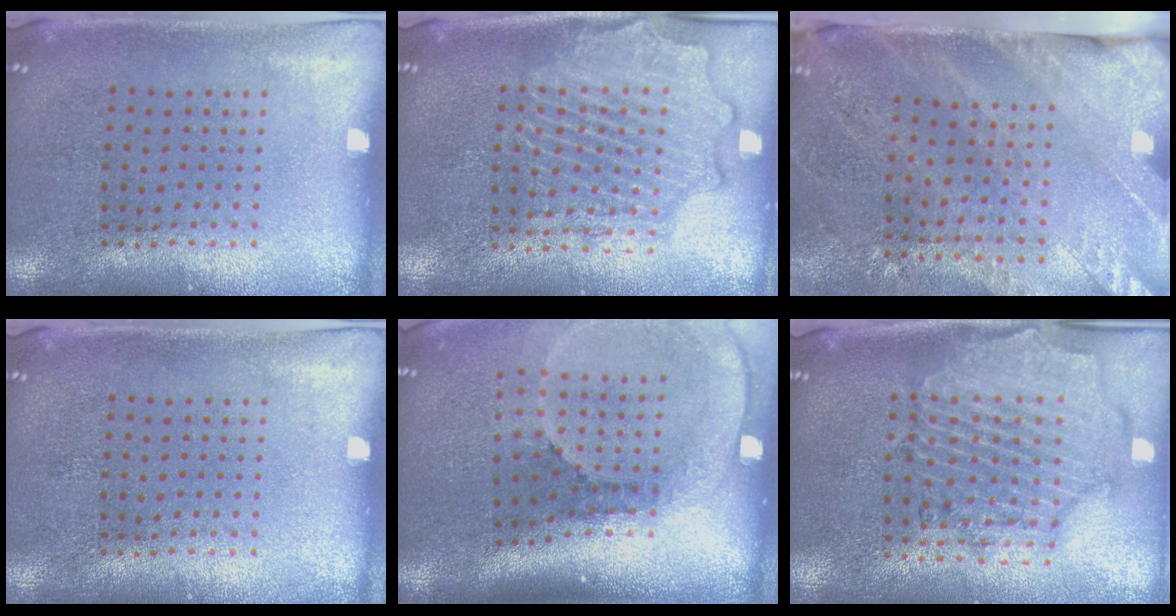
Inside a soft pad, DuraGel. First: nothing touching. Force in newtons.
{"total": 2.2, "press": 2.2, "slide": 0.2}
{"total": 3.4, "press": 2.9, "slide": 1.8}
{"total": 0.0}
{"total": 2.7, "press": 1.8, "slide": 2.0}
{"total": 1.6, "press": 1.5, "slide": 0.3}